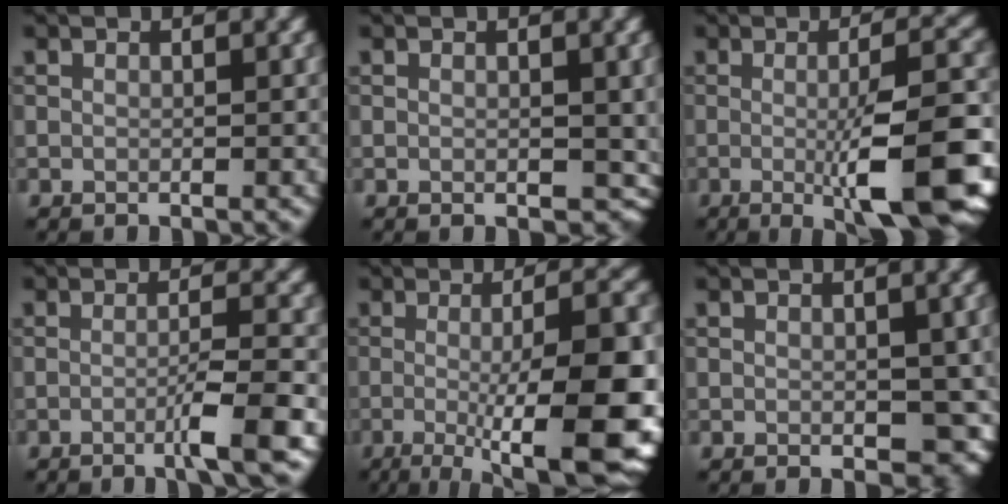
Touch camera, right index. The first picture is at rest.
{"total": 2.1, "force": [0.1, 1.3, 1.6], "torque": [-0.016, -0.005, 0.004]}
{"total": 11.4, "force": [-1.9, 2.8, 10.8], "torque": [-0.135, -0.006, -0.026]}
{"total": 3.9, "force": [-1.5, 0.4, 3.6], "torque": [-0.051, 0.008, -0.035]}
{"total": 13.5, "force": [-2.3, 3.5, 12.9], "torque": [-0.152, -0.002, -0.032]}
{"total": 4.6, "force": [-0.5, 2.7, 3.7], "torque": [-0.041, -0.011, 0.000]}